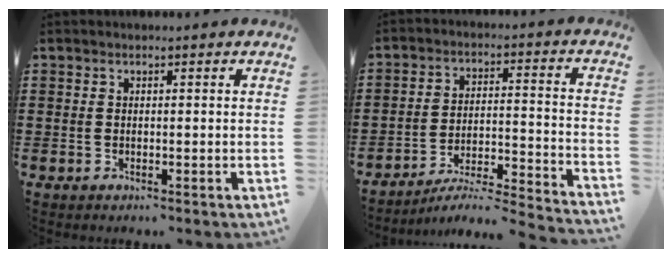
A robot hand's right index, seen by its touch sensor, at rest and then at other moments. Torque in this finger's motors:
{"motor_torque": [0.46, 0.45, 0.11, 0.08]}